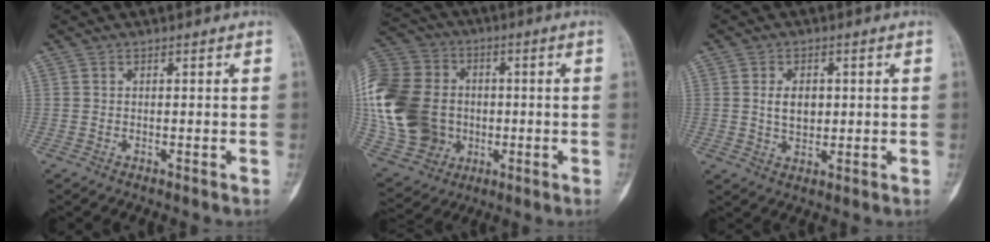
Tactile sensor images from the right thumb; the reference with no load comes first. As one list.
[{"total": 25.9, "force": [-0.6, 21.0, 15.1], "torque": [-0.340, 0.026, 0.004]}, {"total": 5.0, "force": [0.8, 3.4, 3.6], "torque": [-0.044, -0.005, 0.017]}]